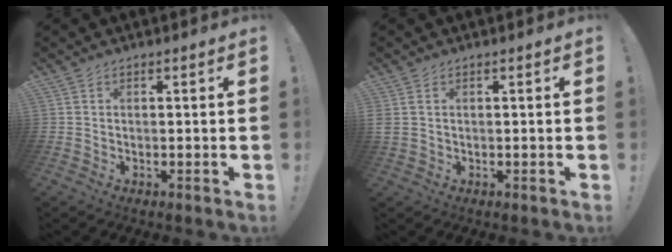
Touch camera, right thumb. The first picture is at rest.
{"total": 1.3, "force": [0.5, 0.6, 1.1], "torque": [-0.021, 0.002, 0.010]}